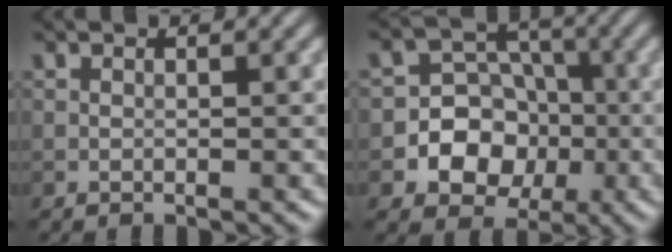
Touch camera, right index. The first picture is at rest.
{"total": 6.9, "force": [-1.8, 6.2, 2.4], "torque": [-0.014, 0.015, -0.058]}